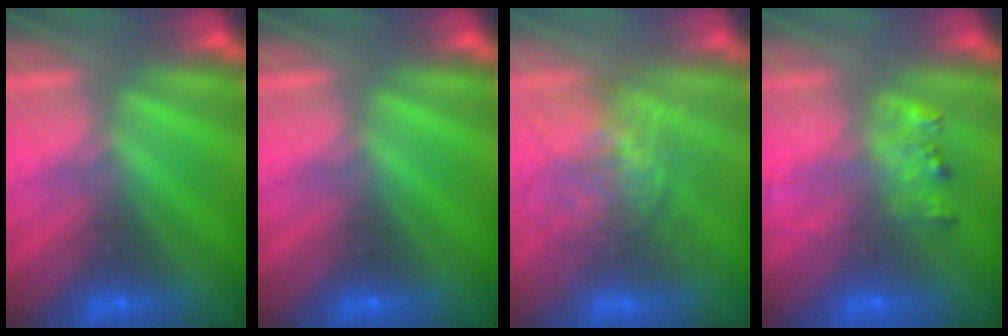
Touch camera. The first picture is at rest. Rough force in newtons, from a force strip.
{"total": 0.0}
{"total": 3.7}
{"total": 2.1}